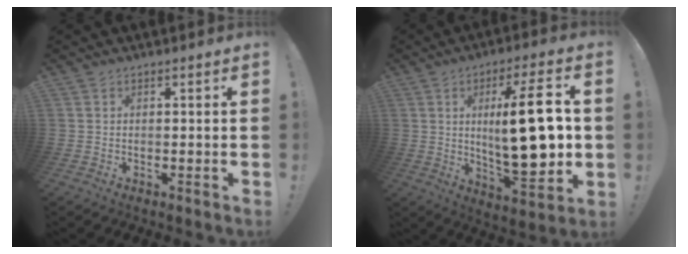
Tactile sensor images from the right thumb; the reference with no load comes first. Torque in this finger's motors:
{"motor_torque": [0.04, 1.18, 0.99, 0.77, 0.24]}